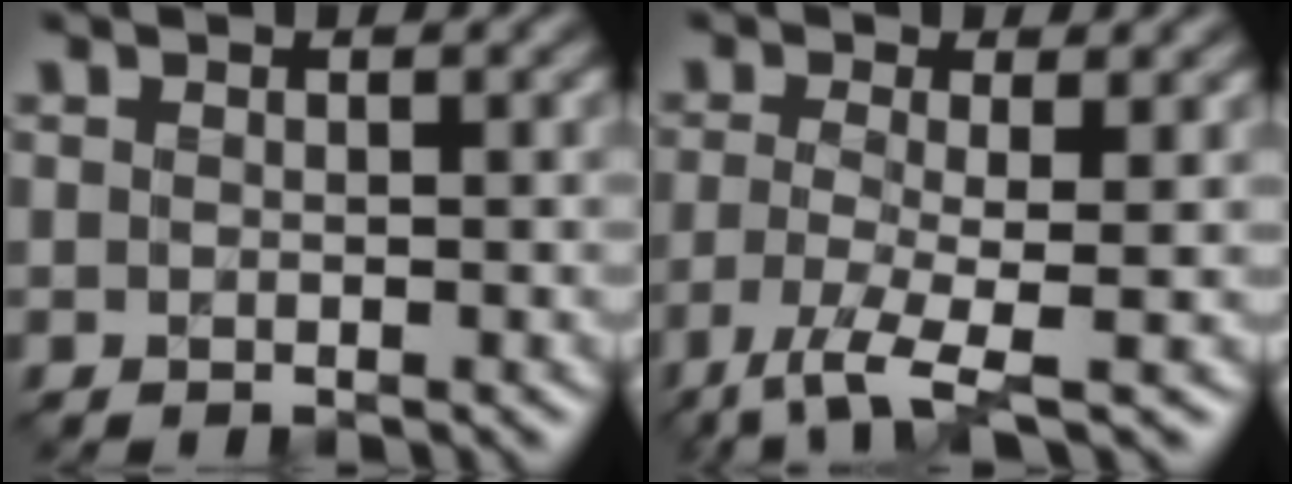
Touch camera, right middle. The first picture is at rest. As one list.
[{"total": 4.3, "force": [-1.8, 0.9, 3.8], "torque": [-0.079, -0.006, -0.046]}]